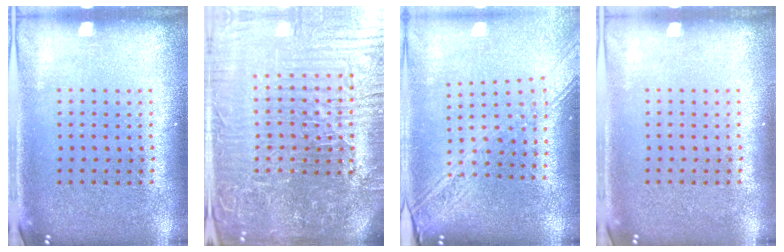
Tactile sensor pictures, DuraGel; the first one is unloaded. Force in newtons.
{"total": 7.6, "press": 6.7, "slide": 3.6}
{"total": 2.5, "press": 2.0, "slide": 1.4}
{"total": 0.0}